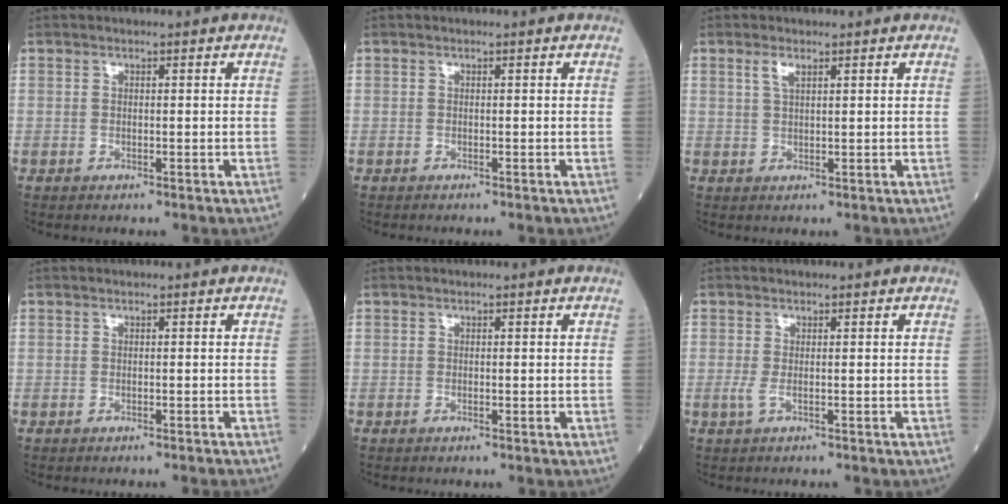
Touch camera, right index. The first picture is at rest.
{"total": 0.0}
{"total": 2.0, "force": [1.2, 0.6, 1.5], "torque": [-0.036, 0.002, 0.026]}
{"total": 2.3, "force": [-2.1, -0.5, 0.8], "torque": [-0.008, 0.002, -0.026]}
{"total": 0.0}
{"total": 1.2, "force": [-0.3, -0.2, 1.1], "torque": [-0.034, -0.007, -0.006]}